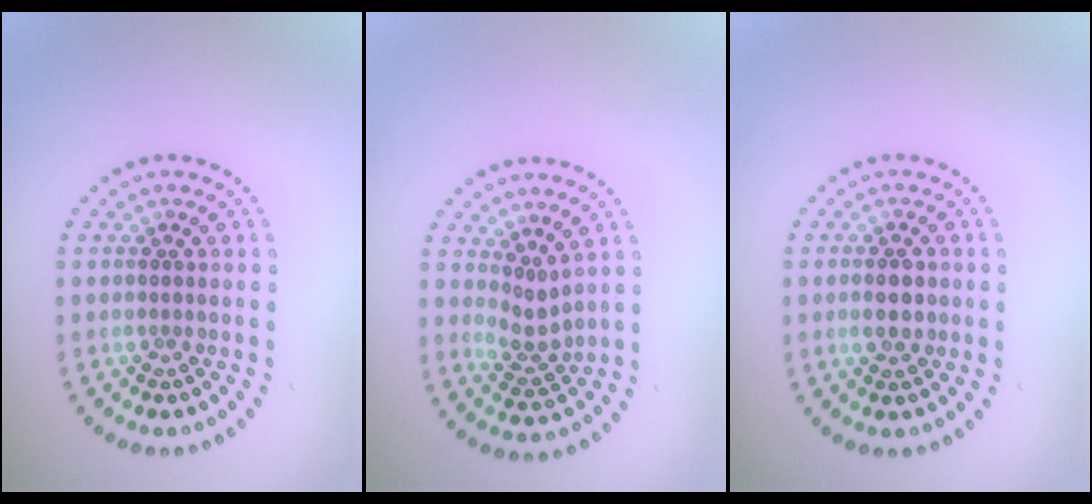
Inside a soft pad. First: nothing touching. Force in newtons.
{"total": 2.1, "press": 1.5, "slide": 1.5}
{"total": 2.5, "press": 2.5, "slide": 0.0}